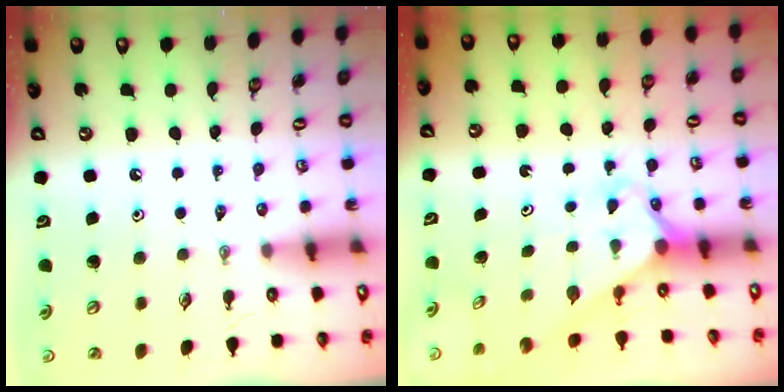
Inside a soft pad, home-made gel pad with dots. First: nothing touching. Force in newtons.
{"total": 2.3, "press": 2.3, "slide": 0.1}